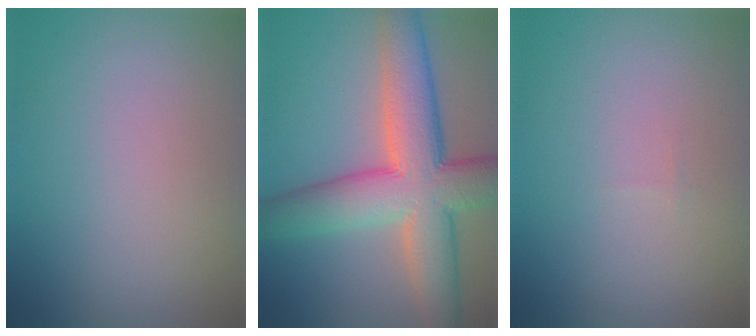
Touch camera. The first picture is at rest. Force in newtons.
{"total": 10.6, "press": 10.6, "slide": 0.5}
{"total": 0.0}